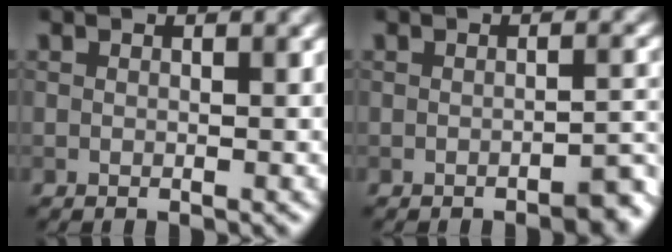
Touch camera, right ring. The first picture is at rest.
{"total": 2.3, "force": [-1.7, 0.5, 1.5], "torque": [-0.015, 0.006, -0.024]}